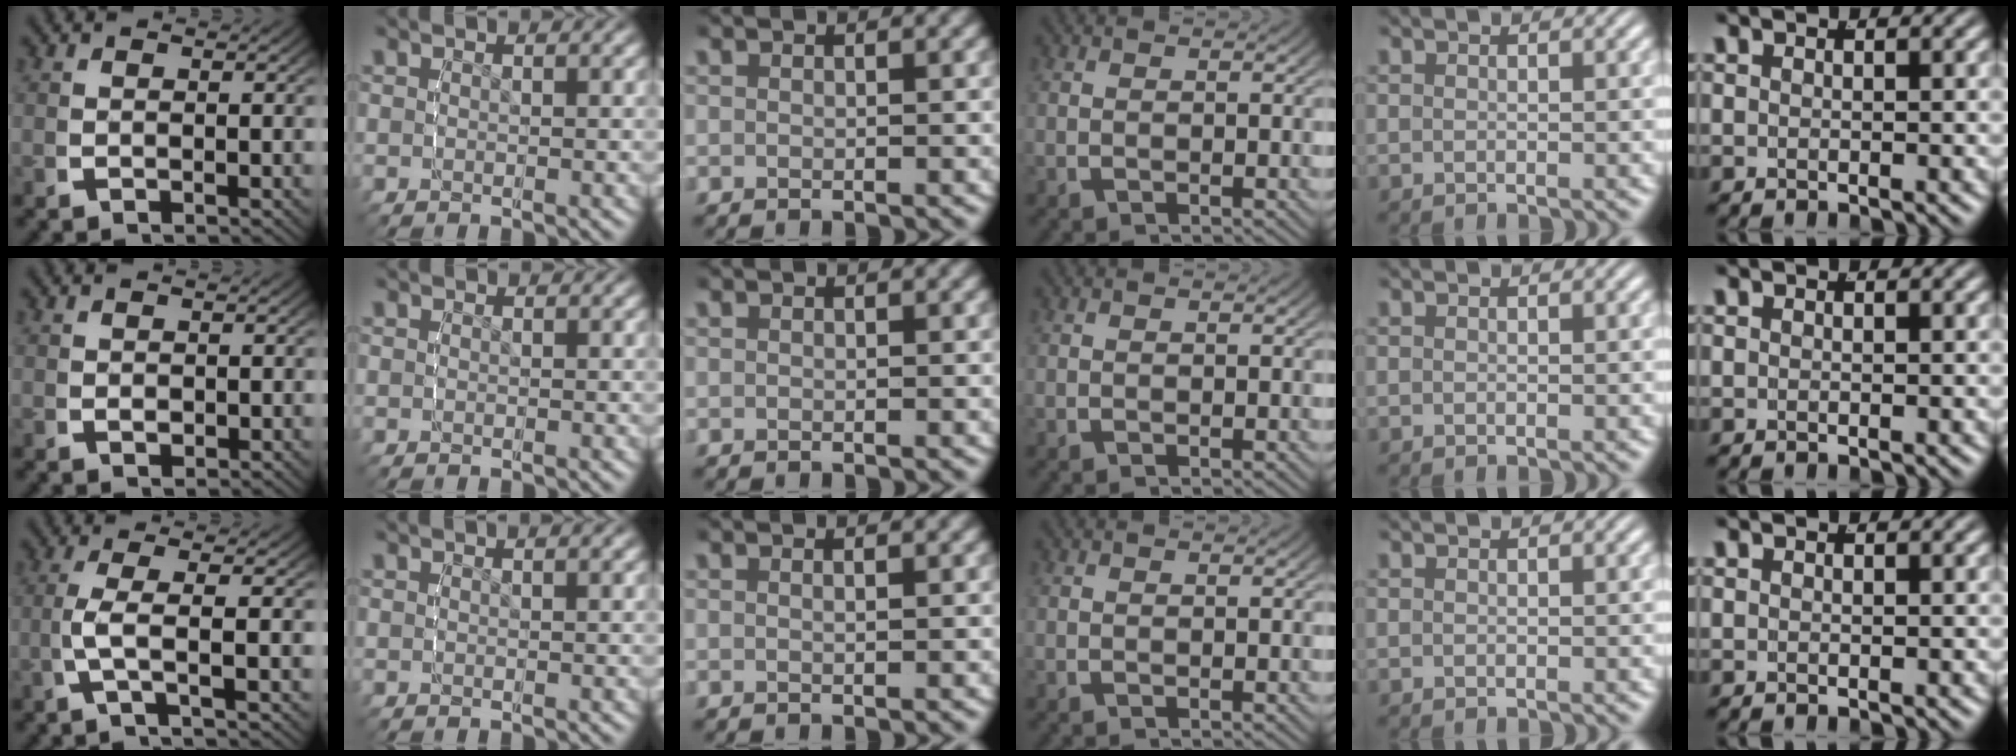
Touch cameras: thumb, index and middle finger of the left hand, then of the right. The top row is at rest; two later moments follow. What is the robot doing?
{"motion": "lift_and_place", "object": "tape"}